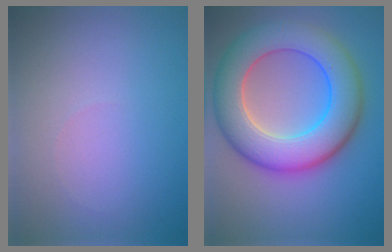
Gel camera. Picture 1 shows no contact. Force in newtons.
{"total": 10.3, "press": 10.3, "slide": 0.1}